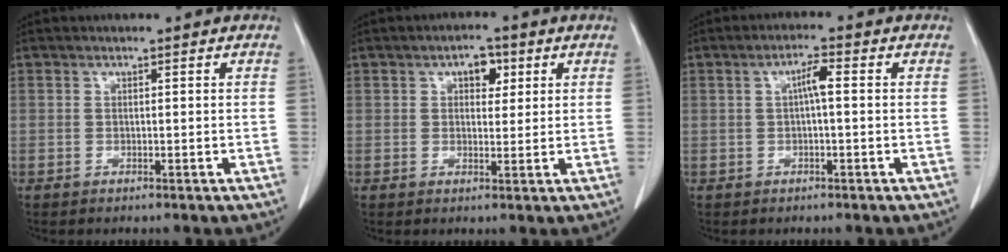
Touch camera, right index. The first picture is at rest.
{"total": 3.5, "force": [1.5, 2.0, 2.5], "torque": [-0.034, 0.009, 0.021]}
{"total": 2.8, "force": [0.3, 0.3, 2.8], "torque": [-0.051, 0.005, 0.005]}